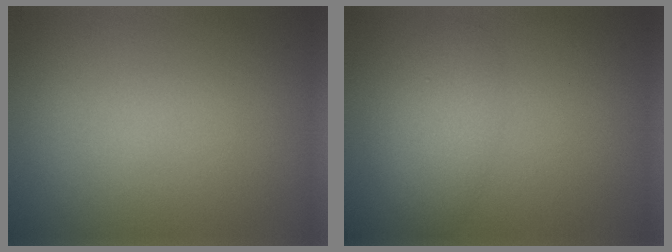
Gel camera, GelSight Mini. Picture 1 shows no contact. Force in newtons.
{"total": 2.5, "press": 2.5, "slide": 0.0}